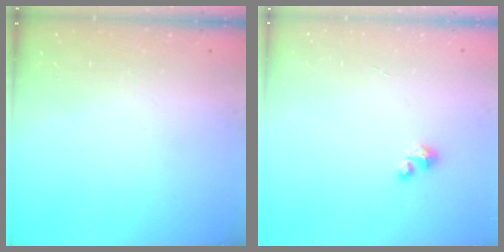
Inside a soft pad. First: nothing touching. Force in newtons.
{"total": 2.5, "press": 2.5, "slide": 0.3}